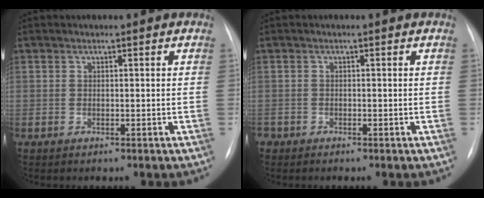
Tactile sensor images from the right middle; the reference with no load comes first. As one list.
[{"total": 0.9, "force": [-0.7, 0.5, 0.1], "torque": [-0.004, 0.001, -0.012]}]